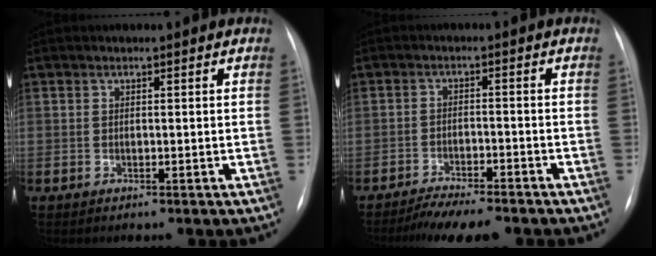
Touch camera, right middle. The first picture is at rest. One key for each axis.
{"total": 7.7, "fx": -6.7, "fy": 1.0, "fz": 3.5, "tx": -0.050, "ty": -0.016, "tz": -0.106}